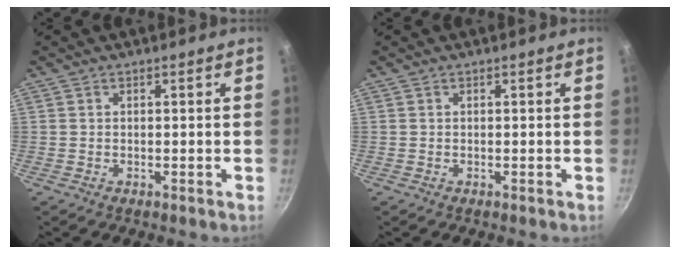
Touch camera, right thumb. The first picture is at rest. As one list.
[{"total": 0.0}]